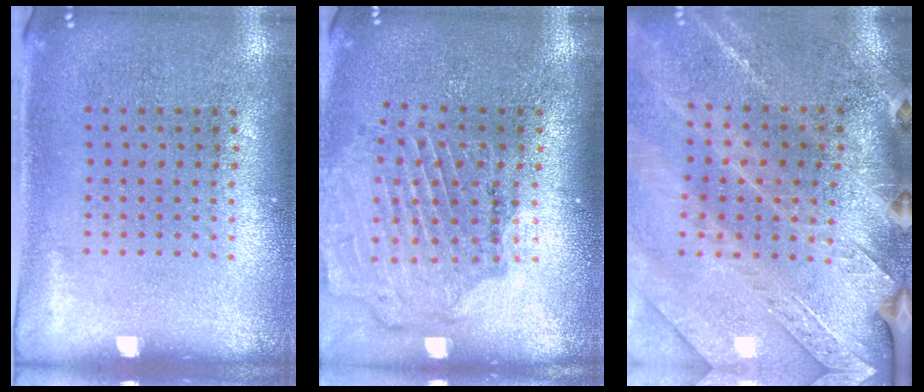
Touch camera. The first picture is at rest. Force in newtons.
{"total": 1.6, "press": 1.6, "slide": 0.0}
{"total": 2.8, "press": 2.8, "slide": 0.7}